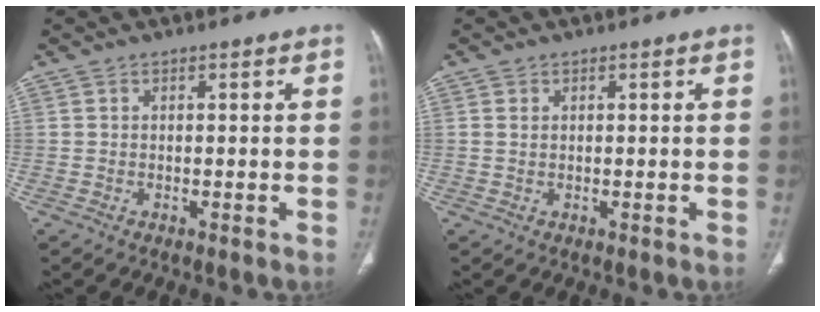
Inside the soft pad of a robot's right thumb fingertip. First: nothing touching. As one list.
[{"total": 1.1, "force": [0.3, 0.8, 0.7], "torque": [-0.014, -0.001, 0.009]}]